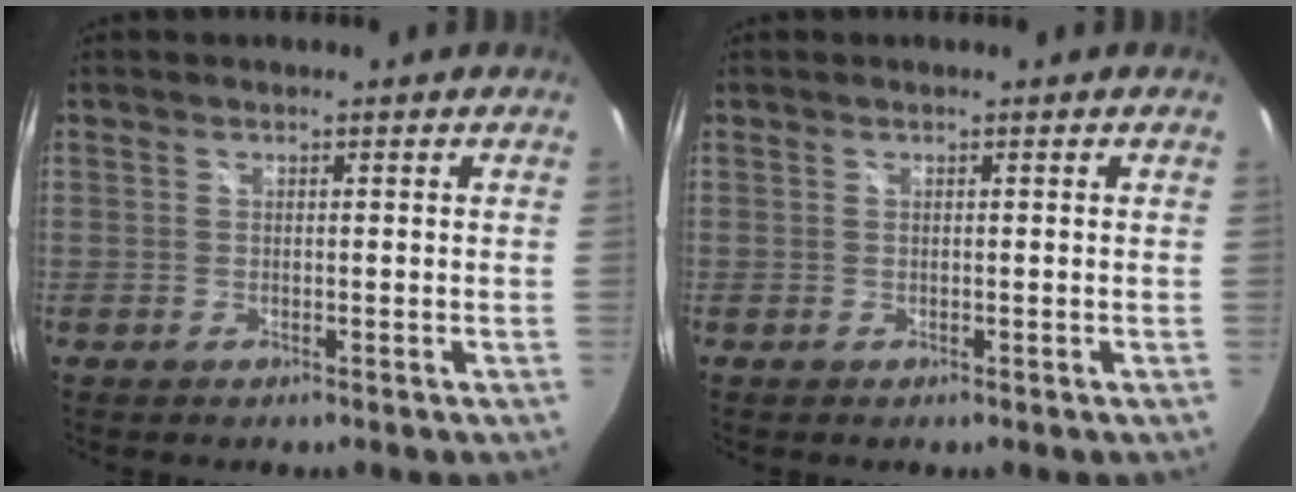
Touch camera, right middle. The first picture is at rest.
{"total": 0.0}